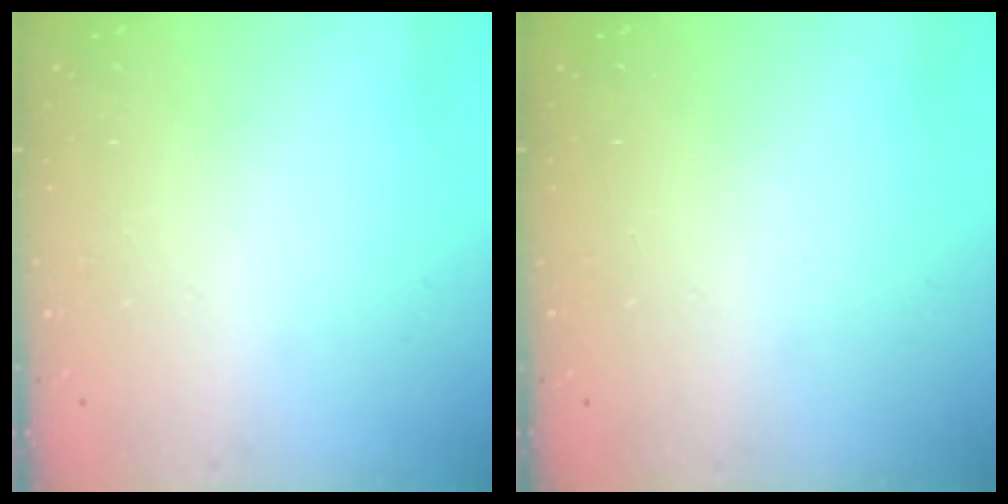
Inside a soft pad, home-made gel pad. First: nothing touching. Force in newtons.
{"total": 0.0}